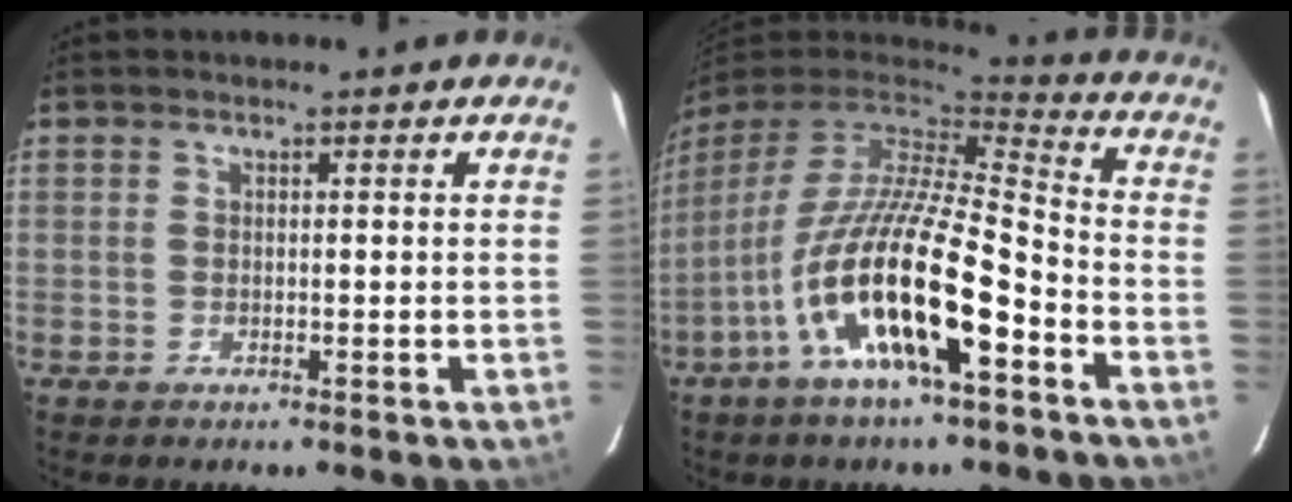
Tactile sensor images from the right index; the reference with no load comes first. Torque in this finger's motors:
{"motor_torque": [1.29, -0.85, 1.05, 0.21]}